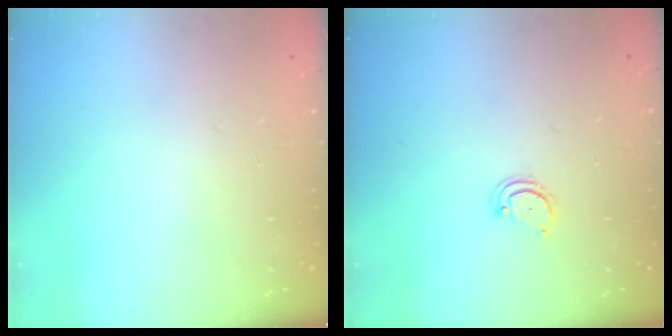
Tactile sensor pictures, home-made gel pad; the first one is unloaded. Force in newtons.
{"total": 2.3, "press": 2.3, "slide": 0.2}